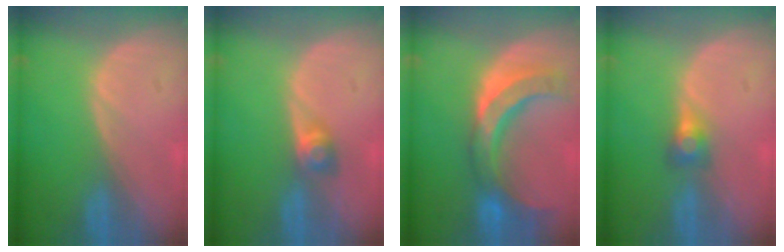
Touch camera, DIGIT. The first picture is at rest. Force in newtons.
{"total": 2.8, "press": 2.5, "slide": 1.3}
{"total": 10.6, "press": 9.3, "slide": 5.1}
{"total": 2.7, "press": 2.5, "slide": 0.9}